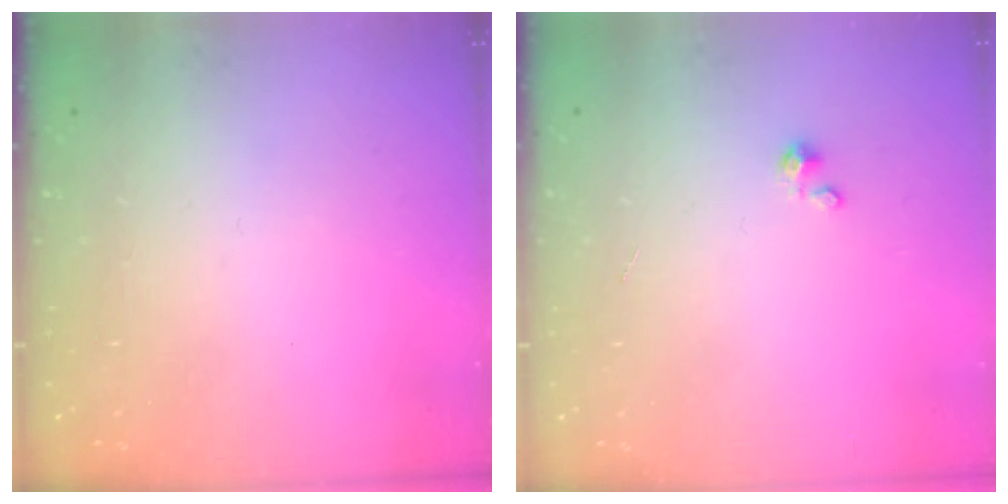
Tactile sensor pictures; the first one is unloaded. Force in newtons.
{"total": 1.7, "press": 1.7, "slide": 0.1}